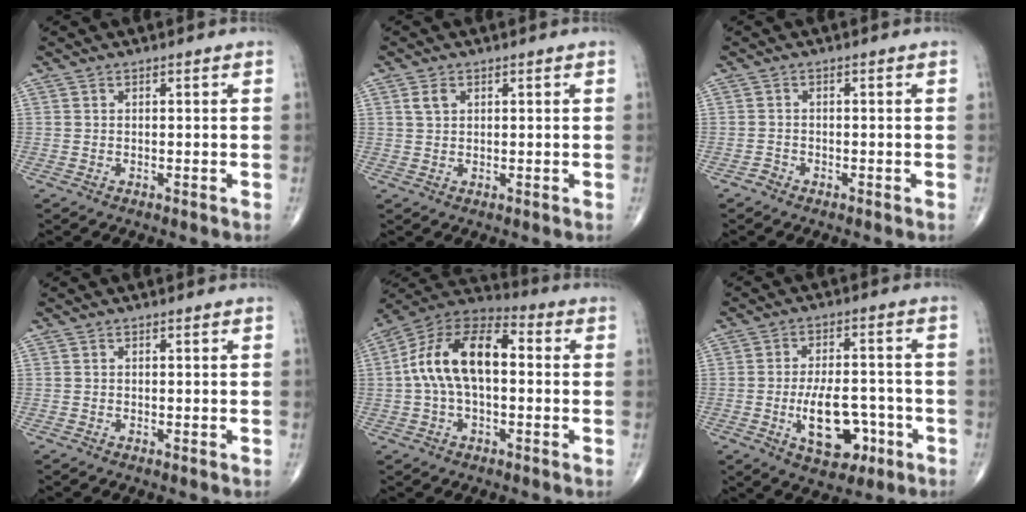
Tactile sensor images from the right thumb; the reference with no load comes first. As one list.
[{"total": 2.1, "force": [0.9, 1.3, 1.3], "torque": [-0.023, 0.002, 0.021]}, {"total": 1.0, "force": [-0.8, 0.6, 0.0], "torque": [0.000, 0.002, -0.021]}, {"total": 0.0}, {"total": 15.5, "force": [0.8, 8.4, 13.0], "torque": [-0.234, 0.043, 0.002]}, {"total": 11.6, "force": [-3.8, 6.2, 9.0], "torque": [-0.126, 0.019, -0.052]}]